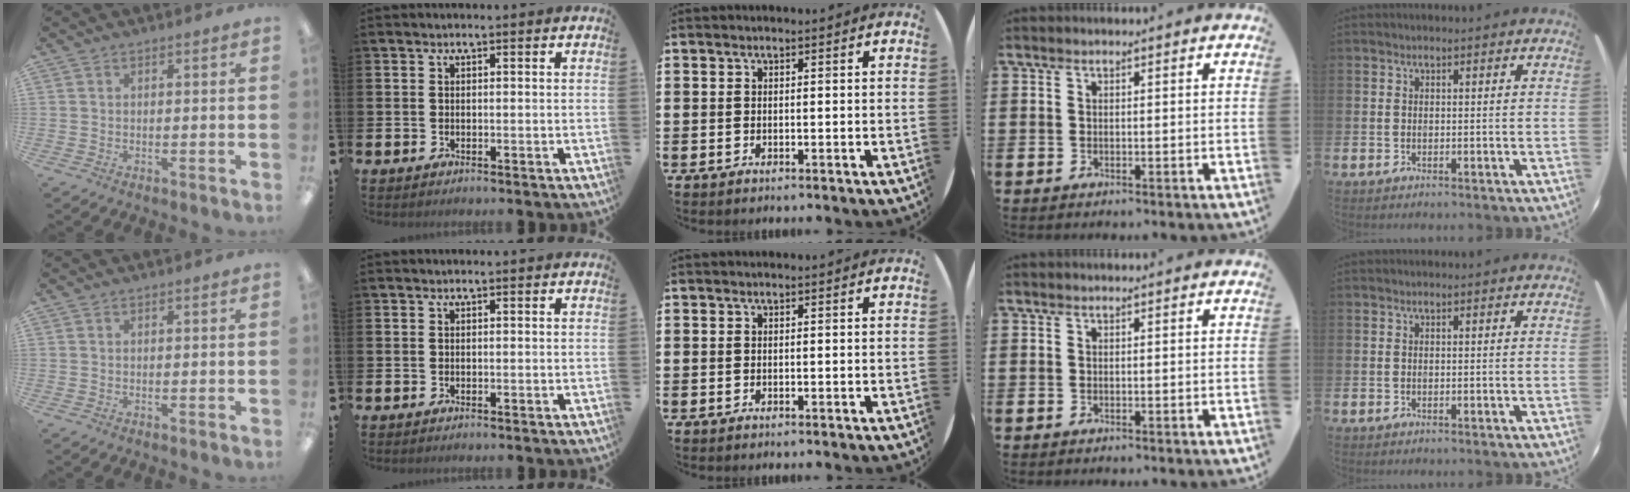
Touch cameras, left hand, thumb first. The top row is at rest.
{}